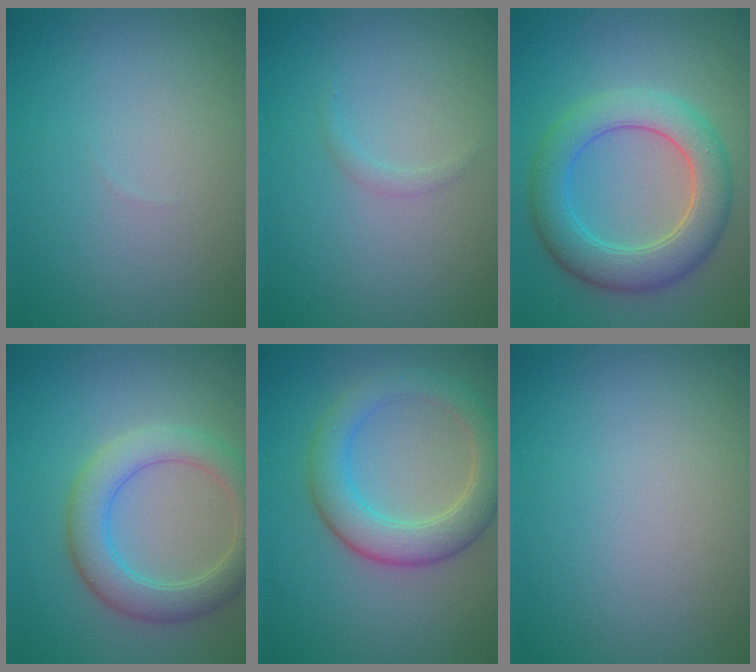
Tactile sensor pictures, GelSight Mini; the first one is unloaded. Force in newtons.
{"total": 0.7, "press": 0.7, "slide": 0.1}
{"total": 5.9, "press": 5.9, "slide": 0.4}
{"total": 4.7, "press": 4.6, "slide": 0.4}
{"total": 4.9, "press": 4.9, "slide": 0.4}
{"total": 0.0}